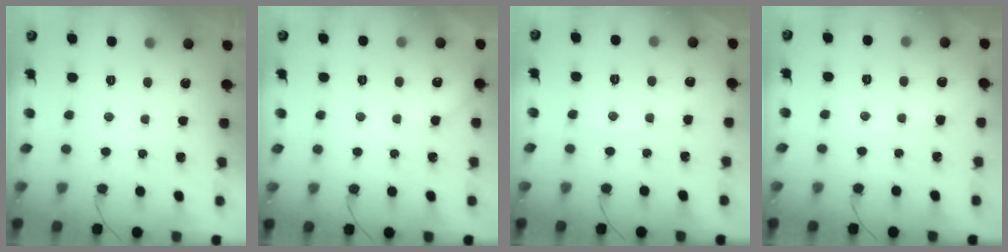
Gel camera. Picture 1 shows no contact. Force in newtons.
{"total": 2.4, "press": 2.4, "slide": 0.4}
{"total": 4.2, "press": 4.2, "slide": 0.6}
{"total": 4.6, "press": 4.5, "slide": 0.6}